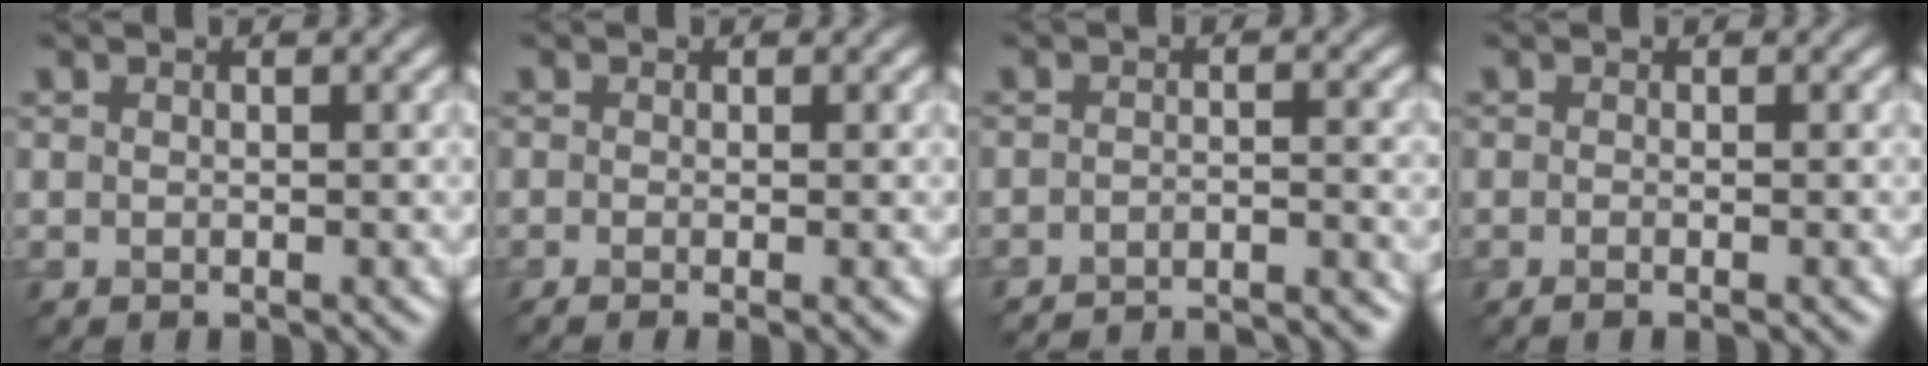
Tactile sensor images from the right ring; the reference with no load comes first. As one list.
[{"total": 2.5, "force": [-0.4, 1.1, 2.3], "torque": [-0.020, -0.005, -0.010]}, {"total": 7.2, "force": [-6.9, 1.1, 1.7], "torque": [-0.011, 0.008, -0.089]}, {"total": 1.4, "force": [-0.3, 0.6, 1.2], "torque": [-0.006, -0.008, -0.014]}]